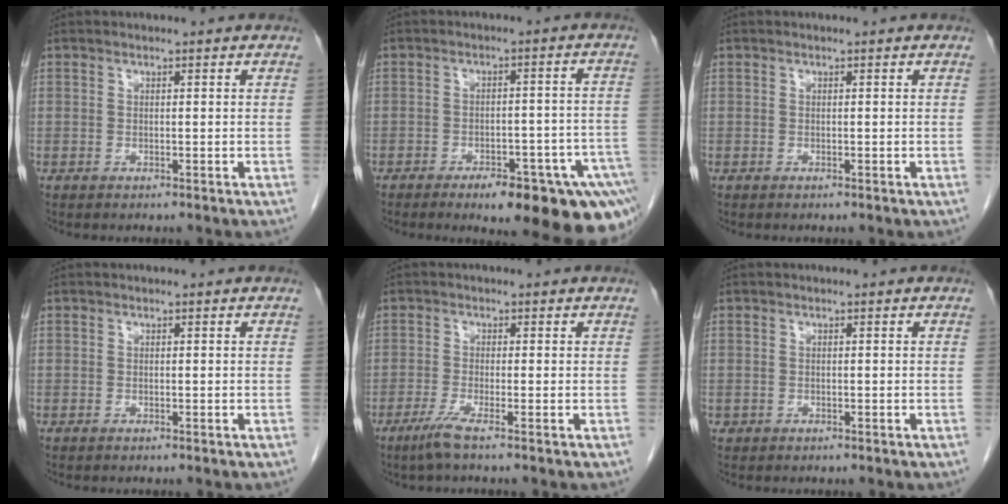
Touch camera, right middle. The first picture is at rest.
{"total": 16.8, "force": [-12.0, 3.6, 11.3], "torque": [-0.066, 0.016, -0.147]}
{"total": 0.0}
{"total": 0.0}
{"total": 2.7, "force": [-1.8, -0.5, 2.0], "torque": [-0.049, -0.010, -0.041]}
{"total": 0.0}